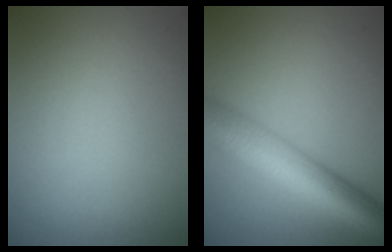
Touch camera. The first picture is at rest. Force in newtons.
{"total": 9.0, "press": 9.0, "slide": 0.3}